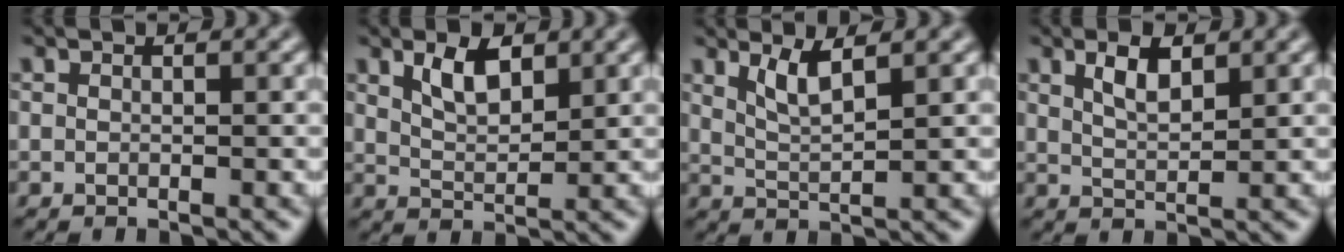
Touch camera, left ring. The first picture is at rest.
{"total": 3.3, "force": [1.8, 1.5, 2.3], "torque": [-0.045, 0.000, 0.036]}
{"total": 2.7, "force": [1.7, 0.5, 2.0], "torque": [-0.039, -0.006, 0.036]}
{"total": 2.7, "force": [1.6, 1.0, 2.0], "torque": [-0.040, 0.001, 0.029]}